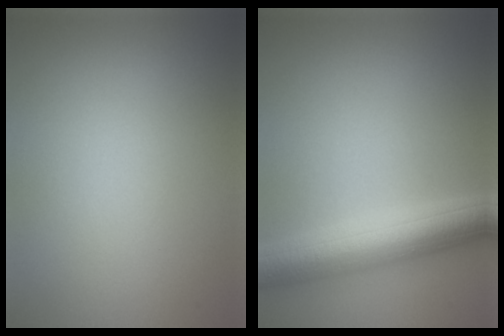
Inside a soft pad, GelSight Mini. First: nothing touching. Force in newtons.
{"total": 7.2, "press": 7.2, "slide": 0.2}